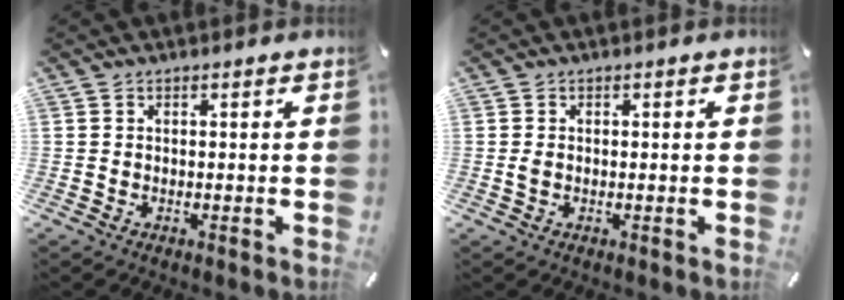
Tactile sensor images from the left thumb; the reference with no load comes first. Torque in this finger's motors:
{"motor_torque": [0.11, 0.37, 0.01, -0.03, 0.01]}